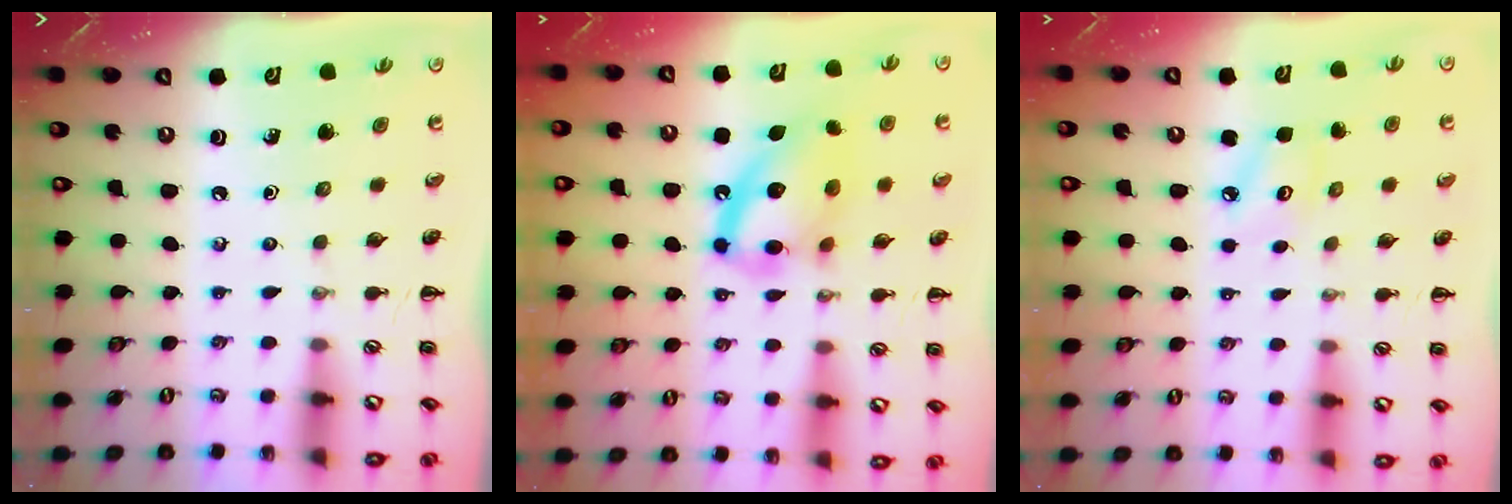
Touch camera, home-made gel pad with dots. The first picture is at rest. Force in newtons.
{"total": 14.7, "press": 14.5, "slide": 2.4}
{"total": 3.9, "press": 3.7, "slide": 0.9}